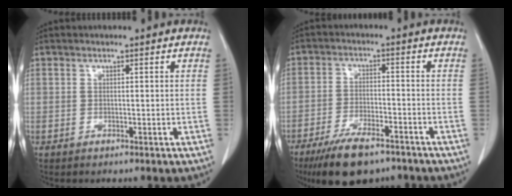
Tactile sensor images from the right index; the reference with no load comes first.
{"total": 10.7, "force": [-7.9, 3.5, 6.3], "torque": [-0.110, -0.015, -0.132]}